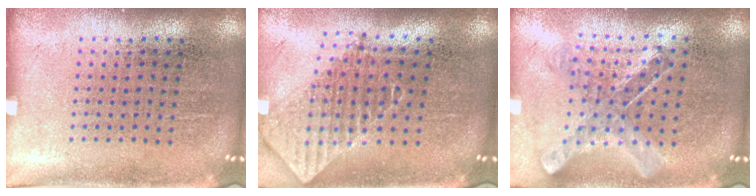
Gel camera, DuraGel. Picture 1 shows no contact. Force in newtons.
{"total": 2.0, "press": 1.6, "slide": 1.2}
{"total": 0.9, "press": 0.9, "slide": 0.1}